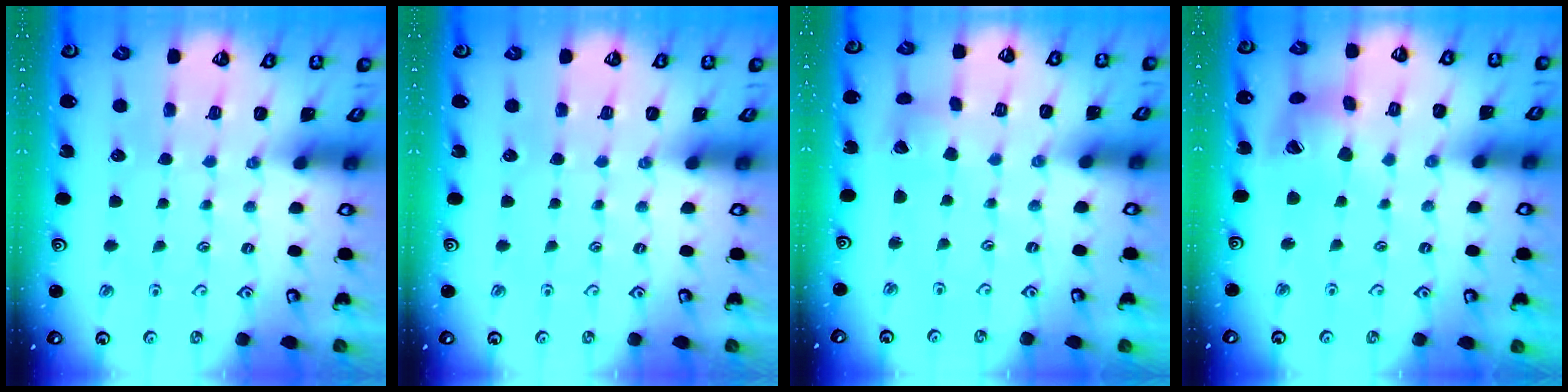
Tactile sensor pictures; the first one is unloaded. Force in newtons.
{"total": 0.0}
{"total": 2.6, "press": 2.6, "slide": 0.3}
{"total": 12.9, "press": 12.8, "slide": 1.7}